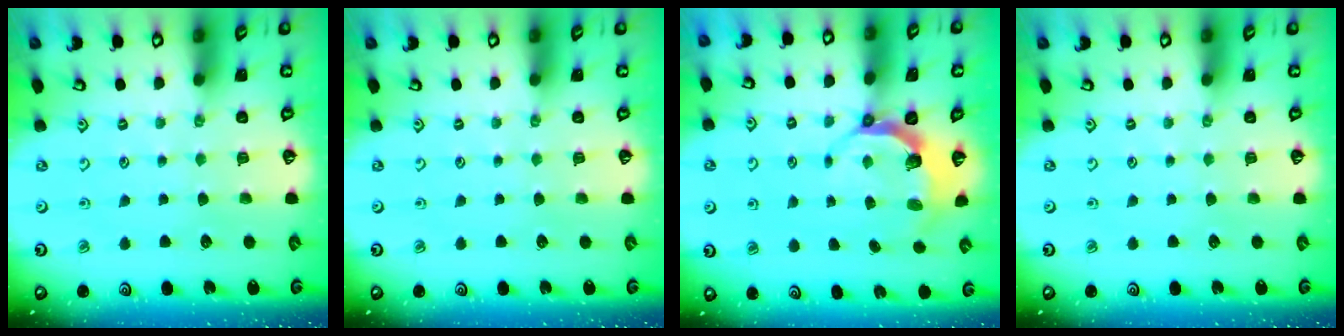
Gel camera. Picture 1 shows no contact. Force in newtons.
{"total": 0.0}
{"total": 5.6, "press": 4.1, "slide": 3.8}
{"total": 0.0}